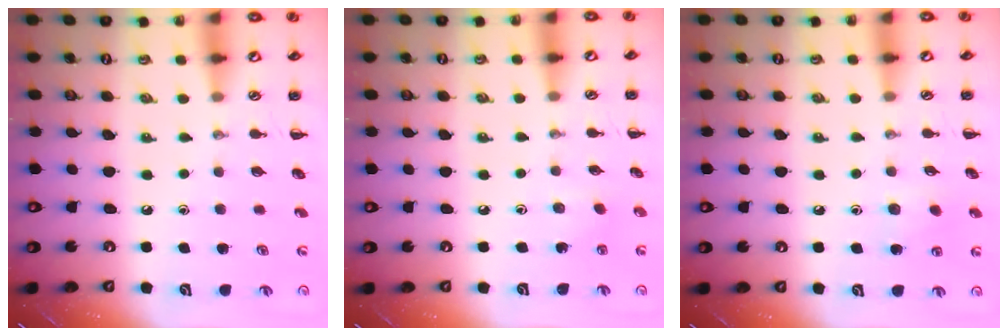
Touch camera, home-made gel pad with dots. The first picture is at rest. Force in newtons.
{"total": 2.6, "press": 2.5, "slide": 0.9}
{"total": 7.3, "press": 7.1, "slide": 1.8}